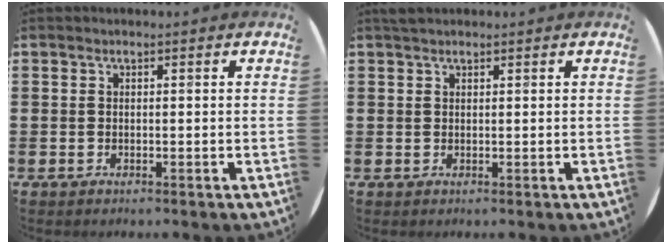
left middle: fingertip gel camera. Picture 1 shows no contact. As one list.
[{"total": 1.0, "force": [0.9, 0.3, 0.2], "torque": [0.003, 0.000, 0.016]}]